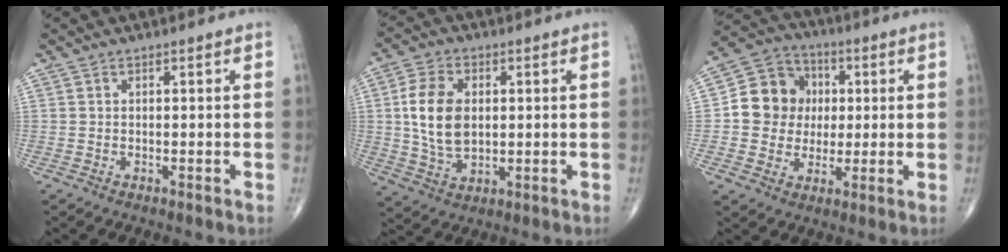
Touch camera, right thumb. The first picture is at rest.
{"total": 11.0, "force": [1.2, 7.2, 8.3], "torque": [-0.153, -0.004, 0.028]}
{"total": 12.2, "force": [1.0, 11.1, 4.9], "torque": [-0.049, 0.017, 0.013]}